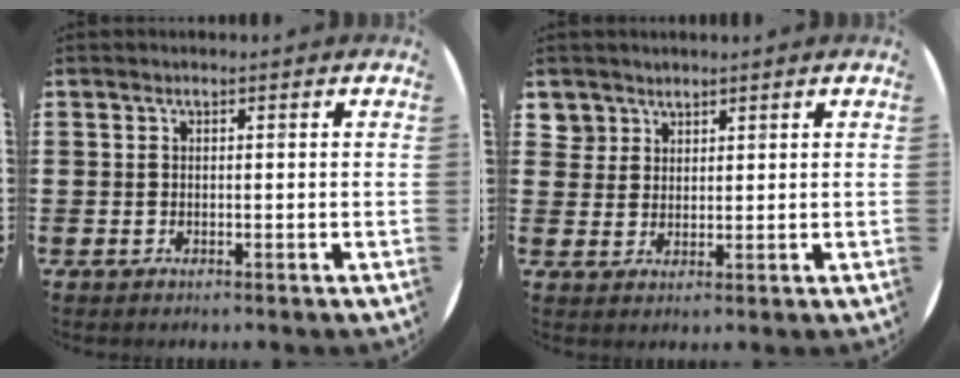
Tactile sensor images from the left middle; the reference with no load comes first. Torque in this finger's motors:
{"motor_torque": [0.03, 0.00, -0.04, -0.03]}